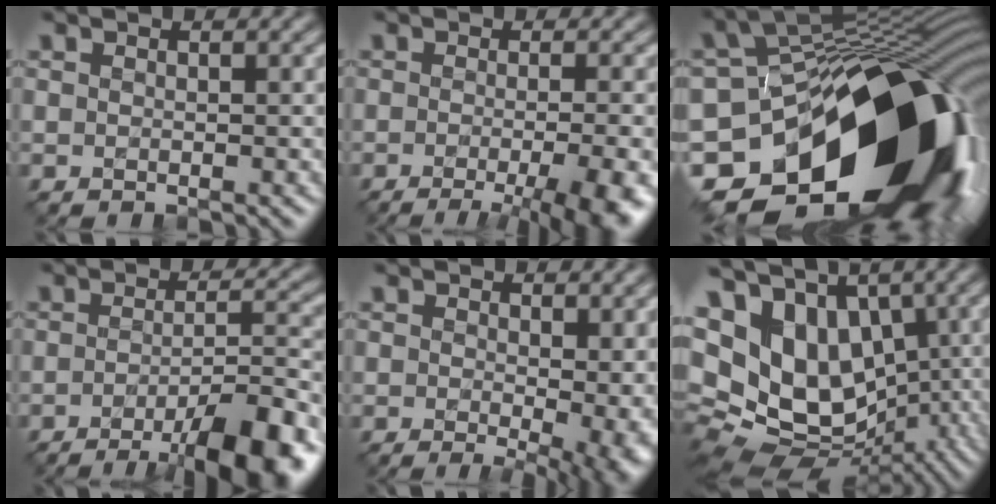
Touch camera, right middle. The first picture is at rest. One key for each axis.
{"total": 9.2, "fx": -4.0, "fy": 3.0, "fz": 7.7, "tx": -0.075, "ty": -0.013, "tz": -0.049}
{"total": 20.9, "fx": -9.6, "fy": 11.6, "fz": 14.5, "tx": -0.222, "ty": -0.006, "tz": -0.136}
{"total": 11.1, "fx": -6.3, "fy": 3.0, "fz": 8.7, "tx": -0.109, "ty": 0.006, "tz": -0.089}
{"total": 8.3, "fx": -0.7, "fy": 3.7, "fz": 7.4, "tx": -0.067, "ty": -0.010, "tz": 0.000}
{"total": 16.5, "fx": 1.9, "fy": 12.7, "fz": 10.4, "tx": -0.204, "ty": 0.005, "tz": 0.044}